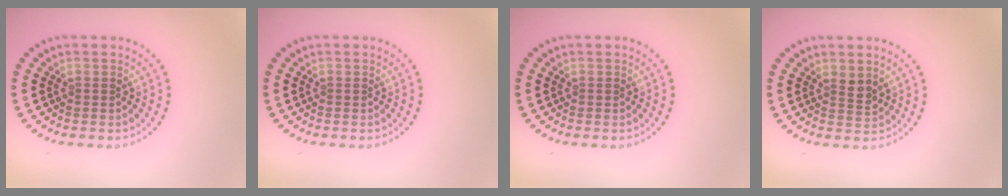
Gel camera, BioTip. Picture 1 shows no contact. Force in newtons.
{"total": 0.0}
{"total": 0.0}
{"total": 1.3, "press": 1.0, "slide": 0.8}